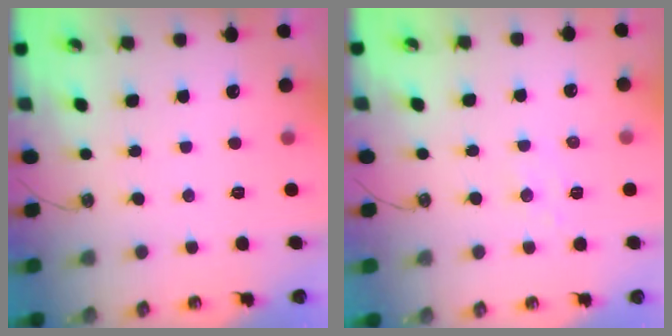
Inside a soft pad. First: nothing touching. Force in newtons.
{"total": 5.2, "press": 5.1, "slide": 0.7}